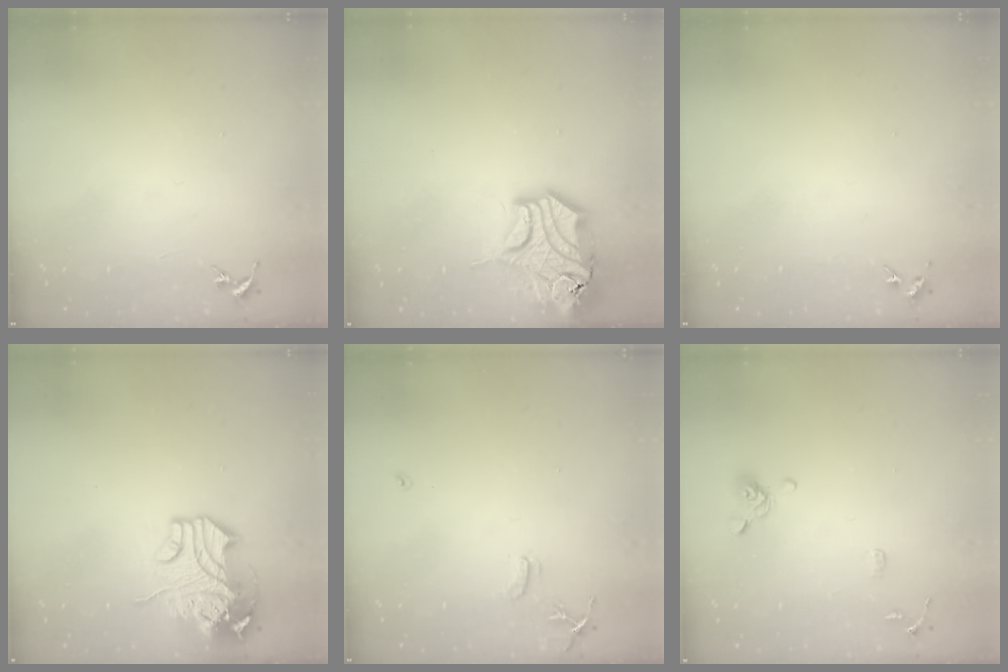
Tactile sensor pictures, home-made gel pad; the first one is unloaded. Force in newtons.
{"total": 16.7, "press": 16.5, "slide": 2.5}
{"total": 4.3, "press": 4.3, "slide": 0.6}
{"total": 13.9, "press": 13.7, "slide": 2.3}
{"total": 7.9, "press": 7.9, "slide": 0.7}
{"total": 8.8, "press": 8.6, "slide": 2.0}